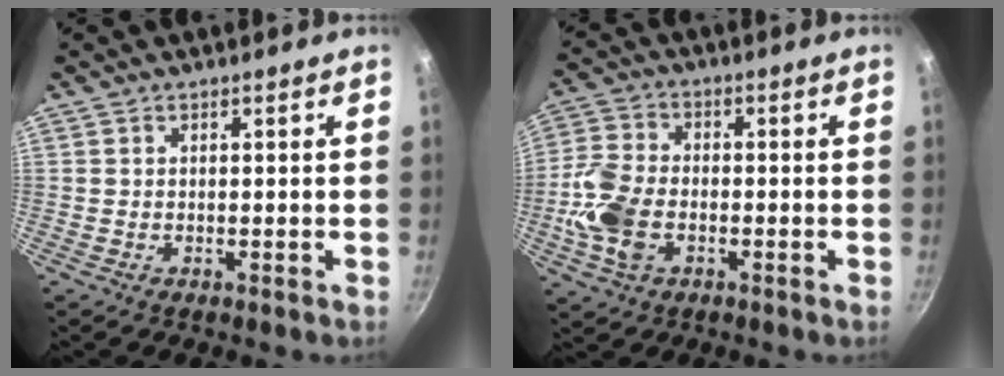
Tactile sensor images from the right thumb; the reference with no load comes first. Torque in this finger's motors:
{"motor_torque": [1.12, 1.79, 1.22, -0.22, 0.16]}